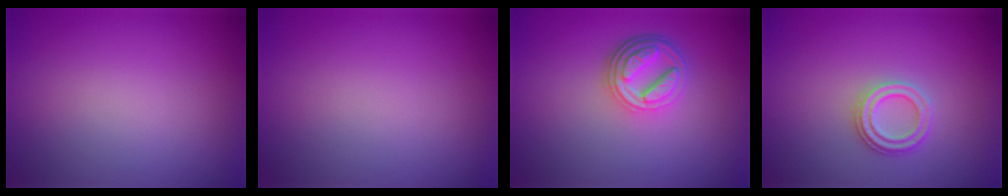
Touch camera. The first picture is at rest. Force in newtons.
{"total": 0.0}
{"total": 4.4, "press": 3.4, "slide": 2.9}
{"total": 2.2, "press": 2.1, "slide": 0.6}